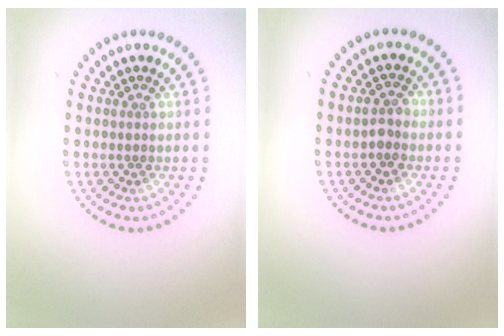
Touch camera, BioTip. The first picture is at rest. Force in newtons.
{"total": 1.6, "press": 1.6, "slide": 0.4}